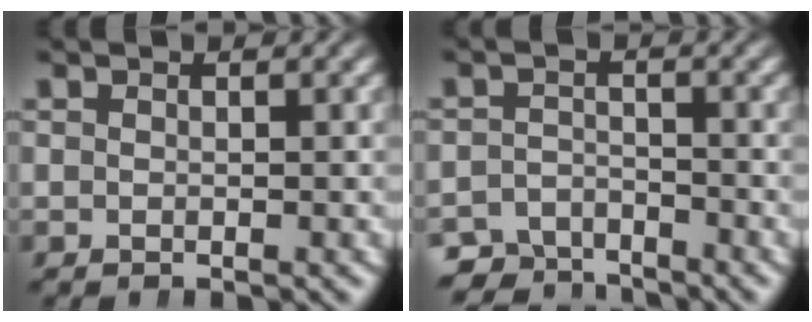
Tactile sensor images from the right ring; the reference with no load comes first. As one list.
[{"total": 4.5, "force": [-4.1, 1.8, 0.3], "torque": [0.001, -0.020, -0.067]}]